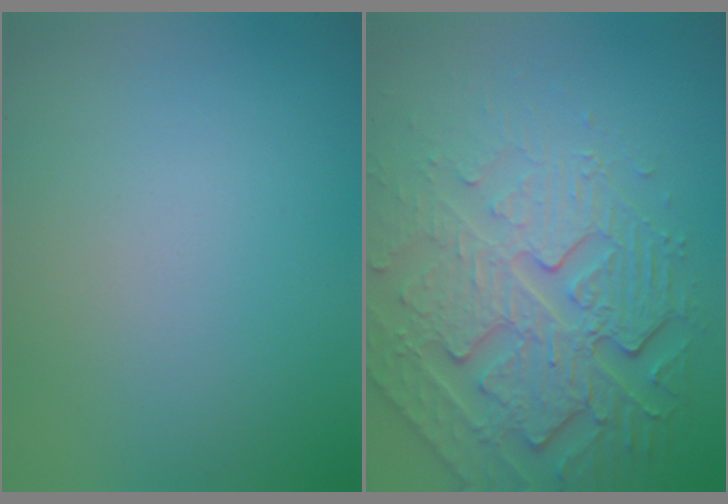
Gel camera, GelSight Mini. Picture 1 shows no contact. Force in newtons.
{"total": 6.6, "press": 5.4, "slide": 3.9}